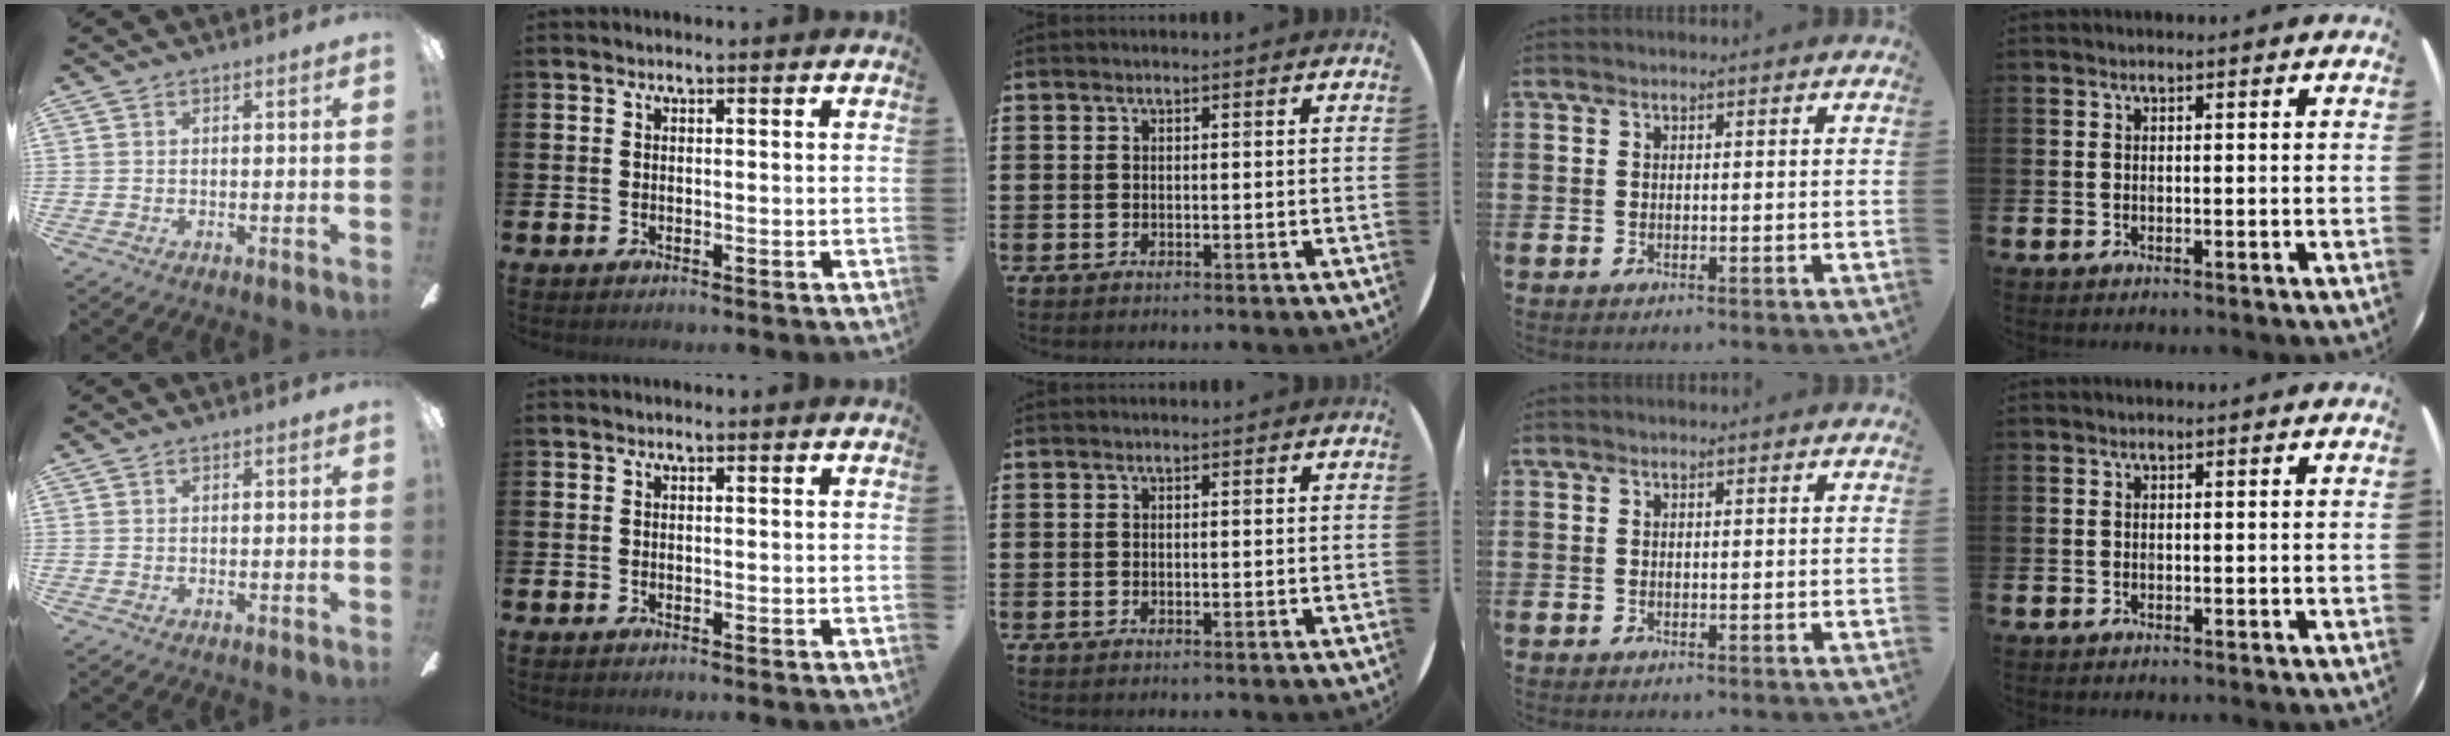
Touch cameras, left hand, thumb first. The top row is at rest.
{}